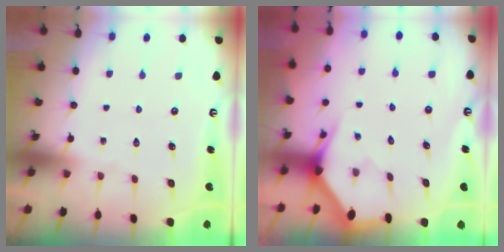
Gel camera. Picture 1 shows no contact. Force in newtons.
{"total": 3.0, "press": 3.0, "slide": 0.1}